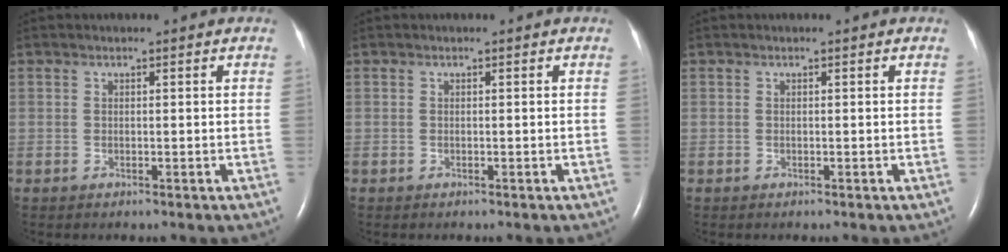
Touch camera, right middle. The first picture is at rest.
{"total": 0.0}
{"total": 0.0}